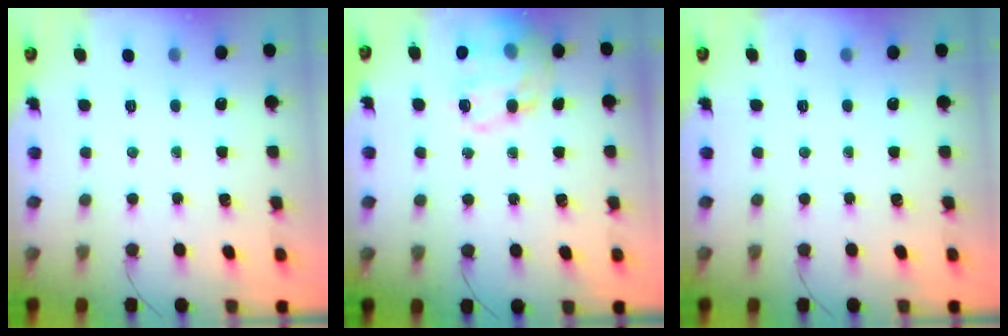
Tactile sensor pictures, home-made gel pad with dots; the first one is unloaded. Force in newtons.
{"total": 18.4, "press": 18.2, "slide": 2.5}
{"total": 0.0}